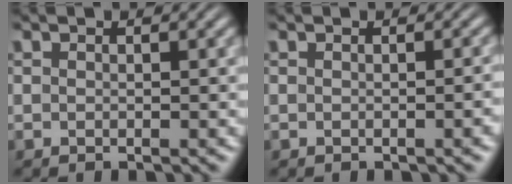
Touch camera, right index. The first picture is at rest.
{"total": 0.6, "force": [-0.3, -0.2, 0.5], "torque": [-0.006, 0.009, -0.008]}